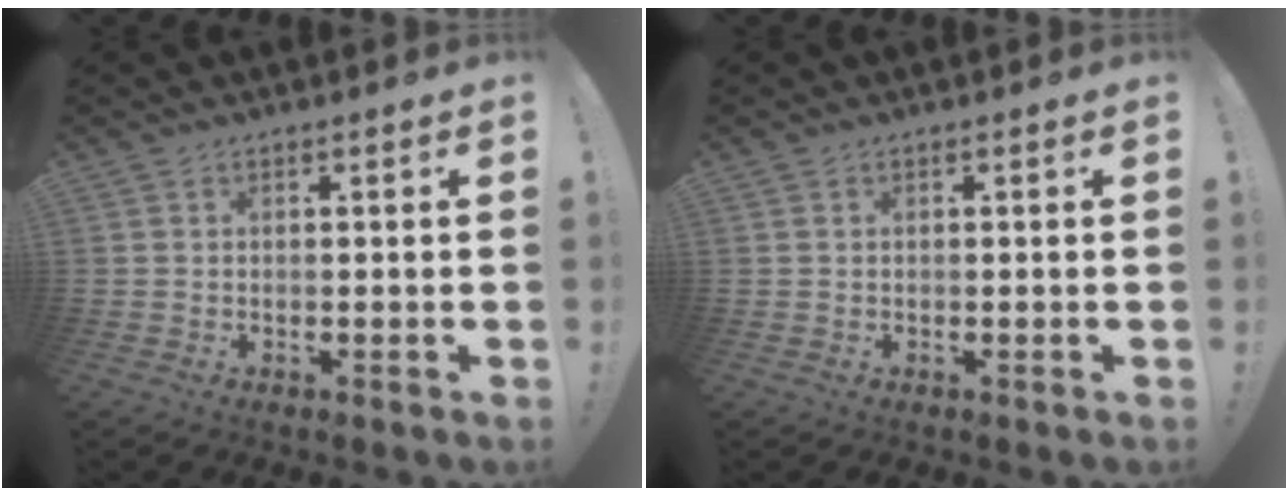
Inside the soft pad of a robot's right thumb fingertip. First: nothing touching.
{"total": 0.0}